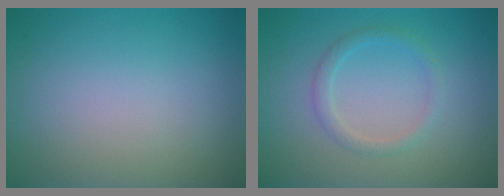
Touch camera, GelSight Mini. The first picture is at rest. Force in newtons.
{"total": 1.6, "press": 1.6, "slide": 0.0}